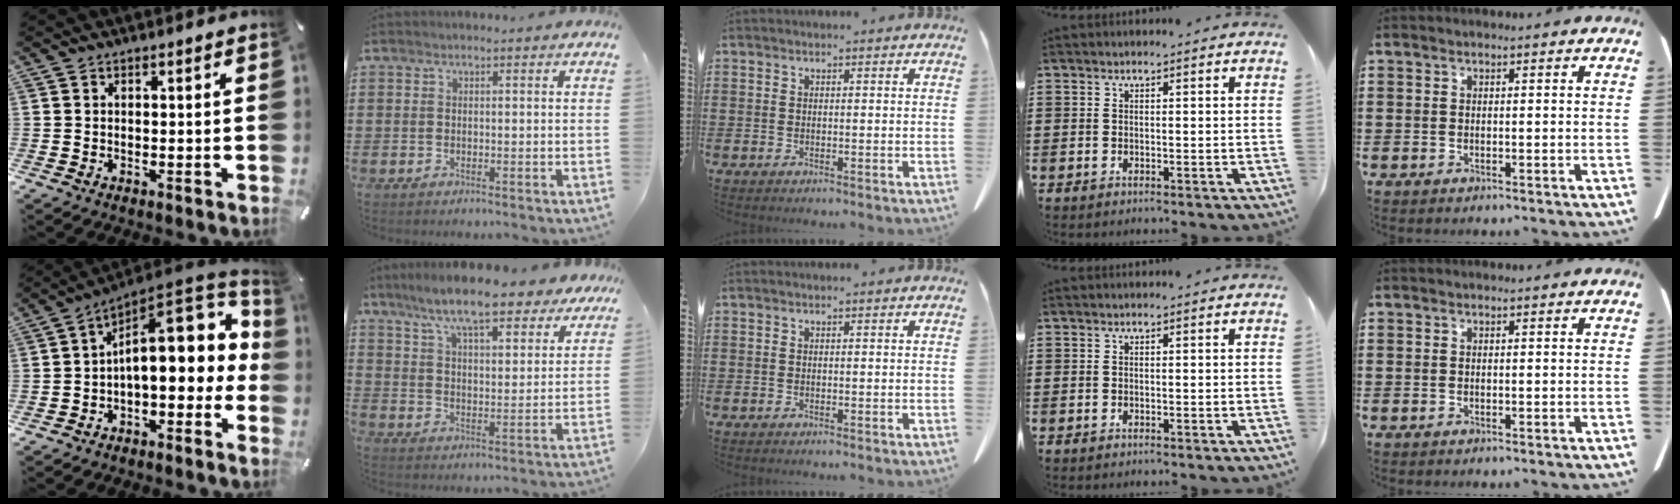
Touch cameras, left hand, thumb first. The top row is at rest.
{"thumb": {"total": 16.1, "force": [2.9, 8.2, 13.6], "torque": [-0.195, -0.027, 0.048]}, "index": {"total": 10.3, "force": [8.8, 1.1, 5.3], "torque": [-0.134, -0.034, 0.152]}}